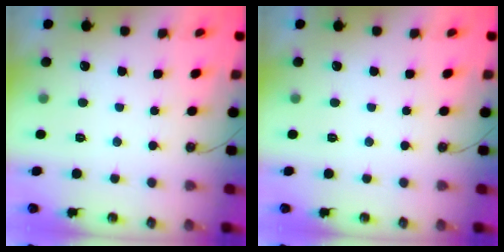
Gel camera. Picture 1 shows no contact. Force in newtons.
{"total": 0.0}